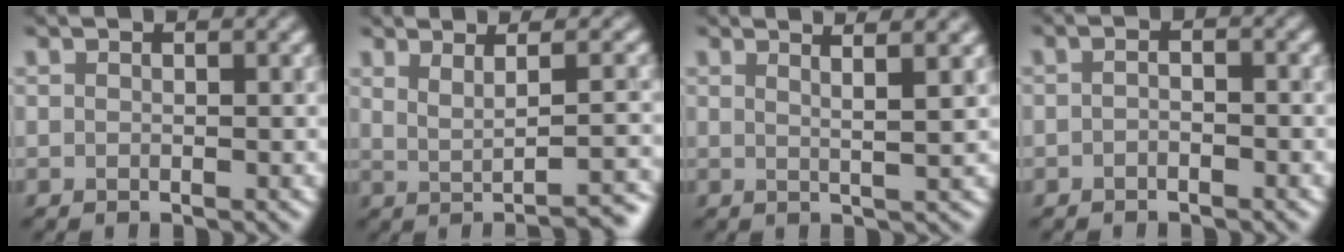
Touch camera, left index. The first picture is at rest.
{"total": 4.7, "force": [0.4, 1.8, 4.4], "torque": [-0.023, 0.015, 0.013]}
{"total": 4.4, "force": [2.8, 1.0, 3.3], "torque": [-0.034, 0.031, 0.021]}
{"total": 0.9, "force": [-0.9, -0.2, 0.2], "torque": [-0.012, -0.002, -0.007]}